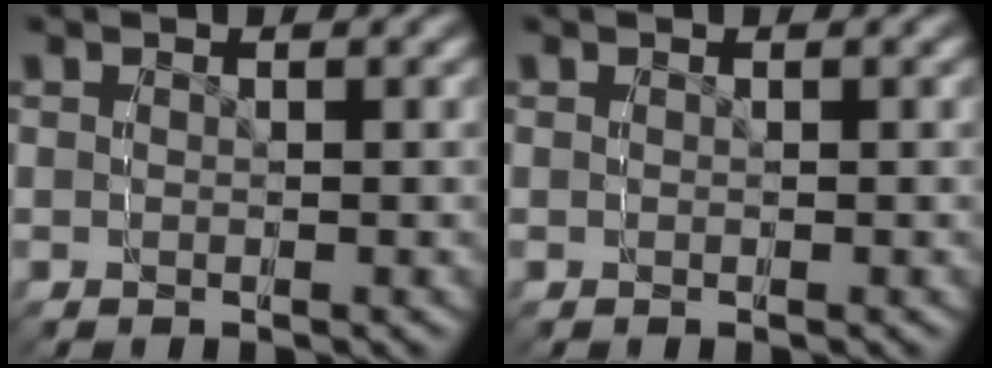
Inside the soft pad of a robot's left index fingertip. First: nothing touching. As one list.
[{"total": 0.0}]